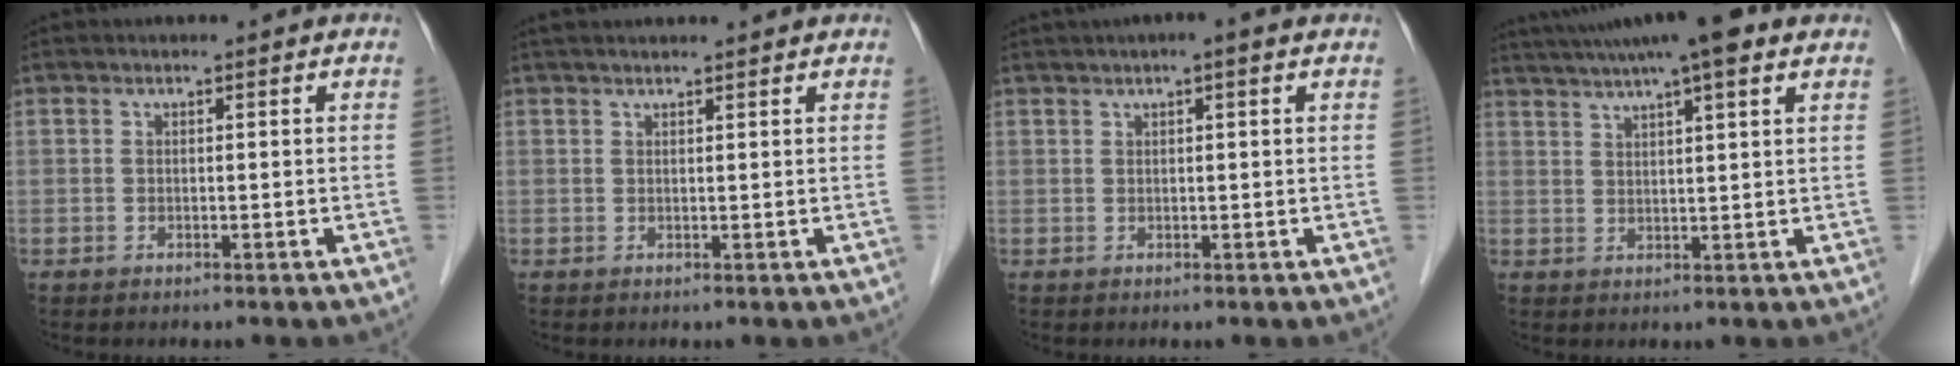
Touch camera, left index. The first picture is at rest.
{"total": 6.7, "force": [6.1, 0.4, 2.7], "torque": [-0.036, 0.032, 0.075]}
{"total": 2.2, "force": [1.3, 0.0, 1.7], "torque": [-0.027, 0.012, 0.018]}
{"total": 13.1, "force": [10.1, 1.1, 8.3], "torque": [-0.138, 0.038, 0.143]}